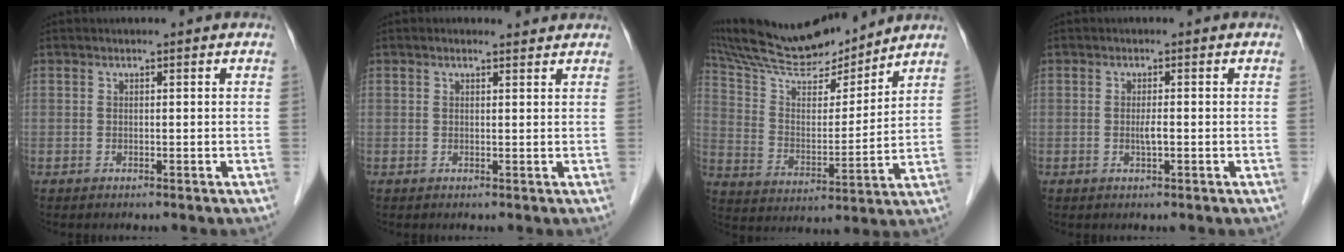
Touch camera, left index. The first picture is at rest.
{"total": 2.0, "force": [1.9, 0.5, 0.3], "torque": [-0.012, 0.006, 0.023]}
{"total": 17.0, "force": [15.9, 2.7, 5.5], "torque": [-0.111, 0.009, 0.281]}
{"total": 1.2, "force": [-0.2, 0.1, 1.2], "torque": [-0.026, -0.002, -0.002]}